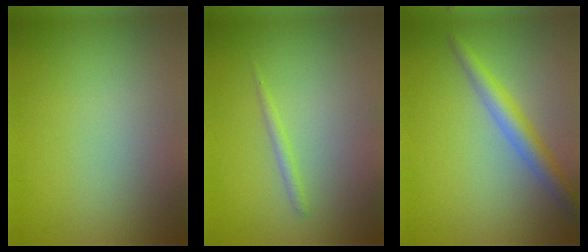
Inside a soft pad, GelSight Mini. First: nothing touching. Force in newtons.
{"total": 0.9, "press": 0.9, "slide": 0.1}
{"total": 3.2, "press": 3.2, "slide": 0.1}